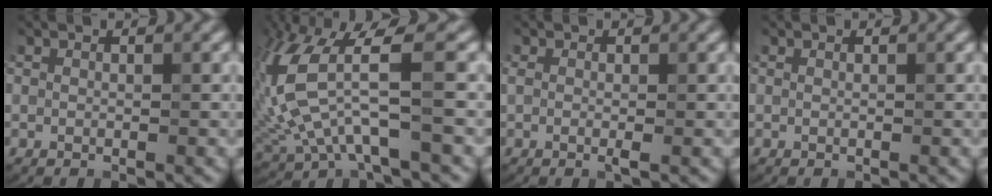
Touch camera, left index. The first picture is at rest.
{"total": 8.8, "force": [0.4, 3.0, 8.3], "torque": [-0.186, 0.002, 0.007]}
{"total": 1.1, "force": [-0.1, 0.2, 1.1], "torque": [-0.022, -0.004, -0.004]}
{"total": 0.7, "force": [0.2, 0.3, 0.6], "torque": [-0.006, -0.002, -0.007]}